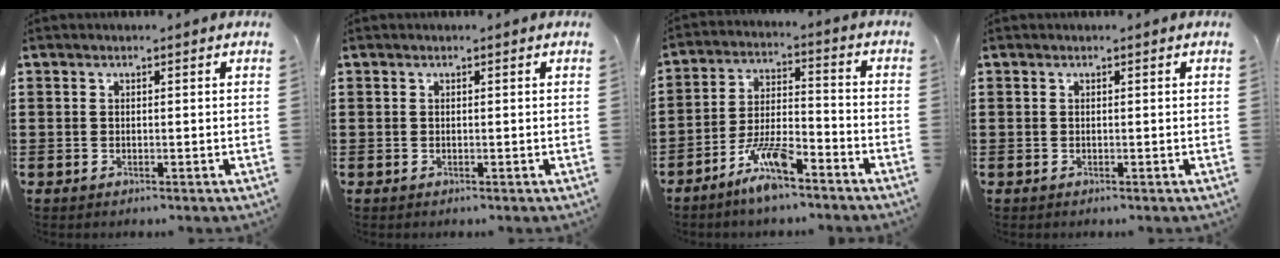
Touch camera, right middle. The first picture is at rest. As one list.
[{"total": 0.0}, {"total": 8.2, "force": [-6.4, 1.8, 4.7], "torque": [-0.101, 0.001, -0.123]}, {"total": 0.0}]